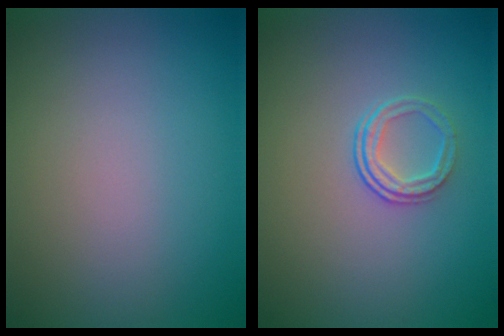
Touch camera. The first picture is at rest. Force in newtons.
{"total": 2.1, "press": 1.4, "slide": 1.5}